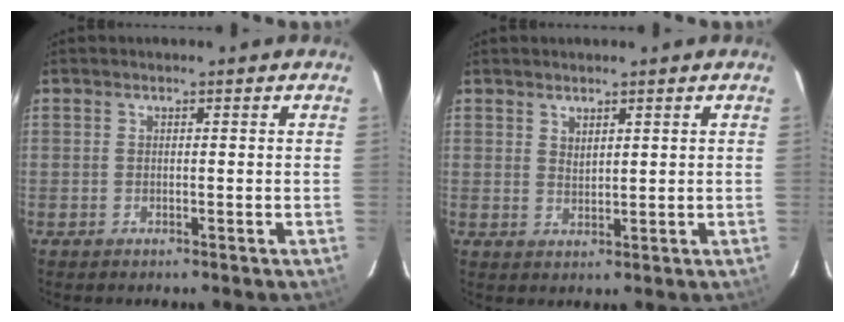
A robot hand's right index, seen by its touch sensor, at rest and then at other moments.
{"total": 1.8, "force": [1.6, 0.5, 0.6], "torque": [-0.009, -0.003, 0.029]}